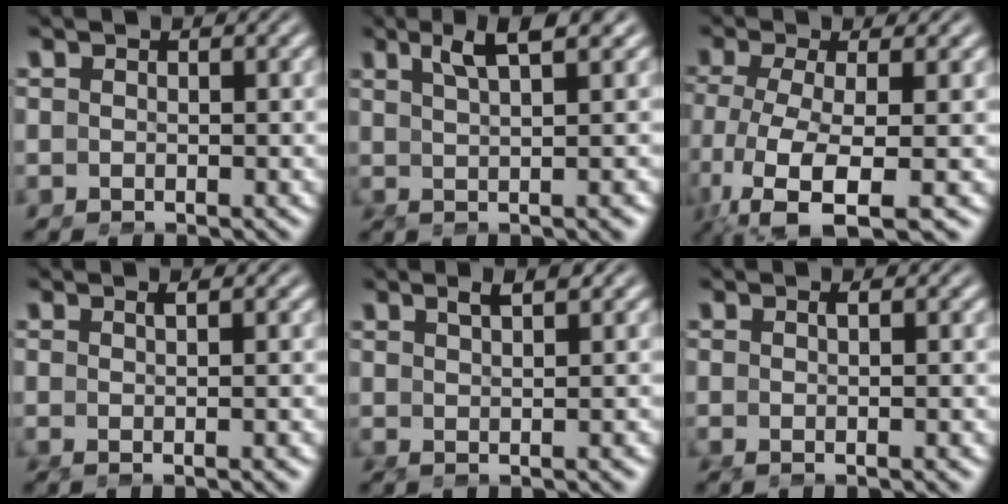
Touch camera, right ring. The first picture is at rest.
{"total": 4.5, "force": [2.1, -0.6, 3.9], "torque": [-0.044, 0.021, 0.032]}
{"total": 8.9, "force": [-5.2, 3.8, 6.1], "torque": [-0.151, -0.056, -0.059]}
{"total": 2.3, "force": [-1.3, -0.8, 1.7], "torque": [-0.019, 0.009, -0.015]}
{"total": 2.3, "force": [0.4, -0.9, 2.1], "torque": [-0.024, 0.013, 0.013]}
{"total": 2.1, "force": [-1.4, -0.4, 1.6], "torque": [-0.023, 0.007, -0.018]}